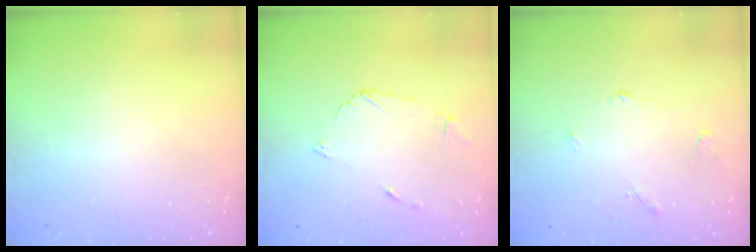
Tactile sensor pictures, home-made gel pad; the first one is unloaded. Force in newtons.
{"total": 4.8, "press": 4.7, "slide": 0.4}
{"total": 3.0, "press": 2.9, "slide": 0.5}